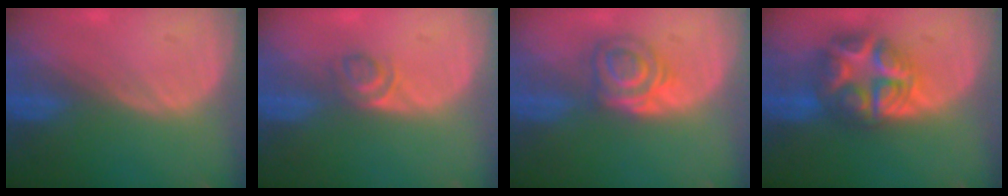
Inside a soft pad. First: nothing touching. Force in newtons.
{"total": 2.5, "press": 2.4, "slide": 0.8}
{"total": 5.6, "press": 5.3, "slide": 1.8}
{"total": 8.6, "press": 8.6, "slide": 0.5}